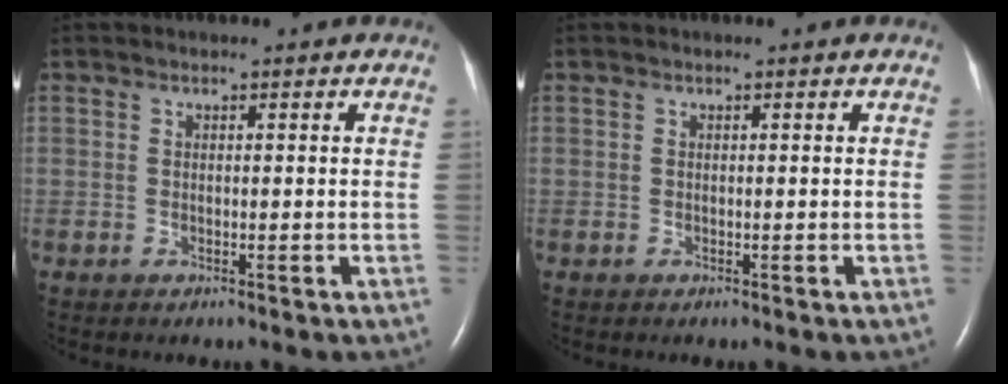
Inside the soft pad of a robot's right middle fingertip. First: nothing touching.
{"total": 0.0}